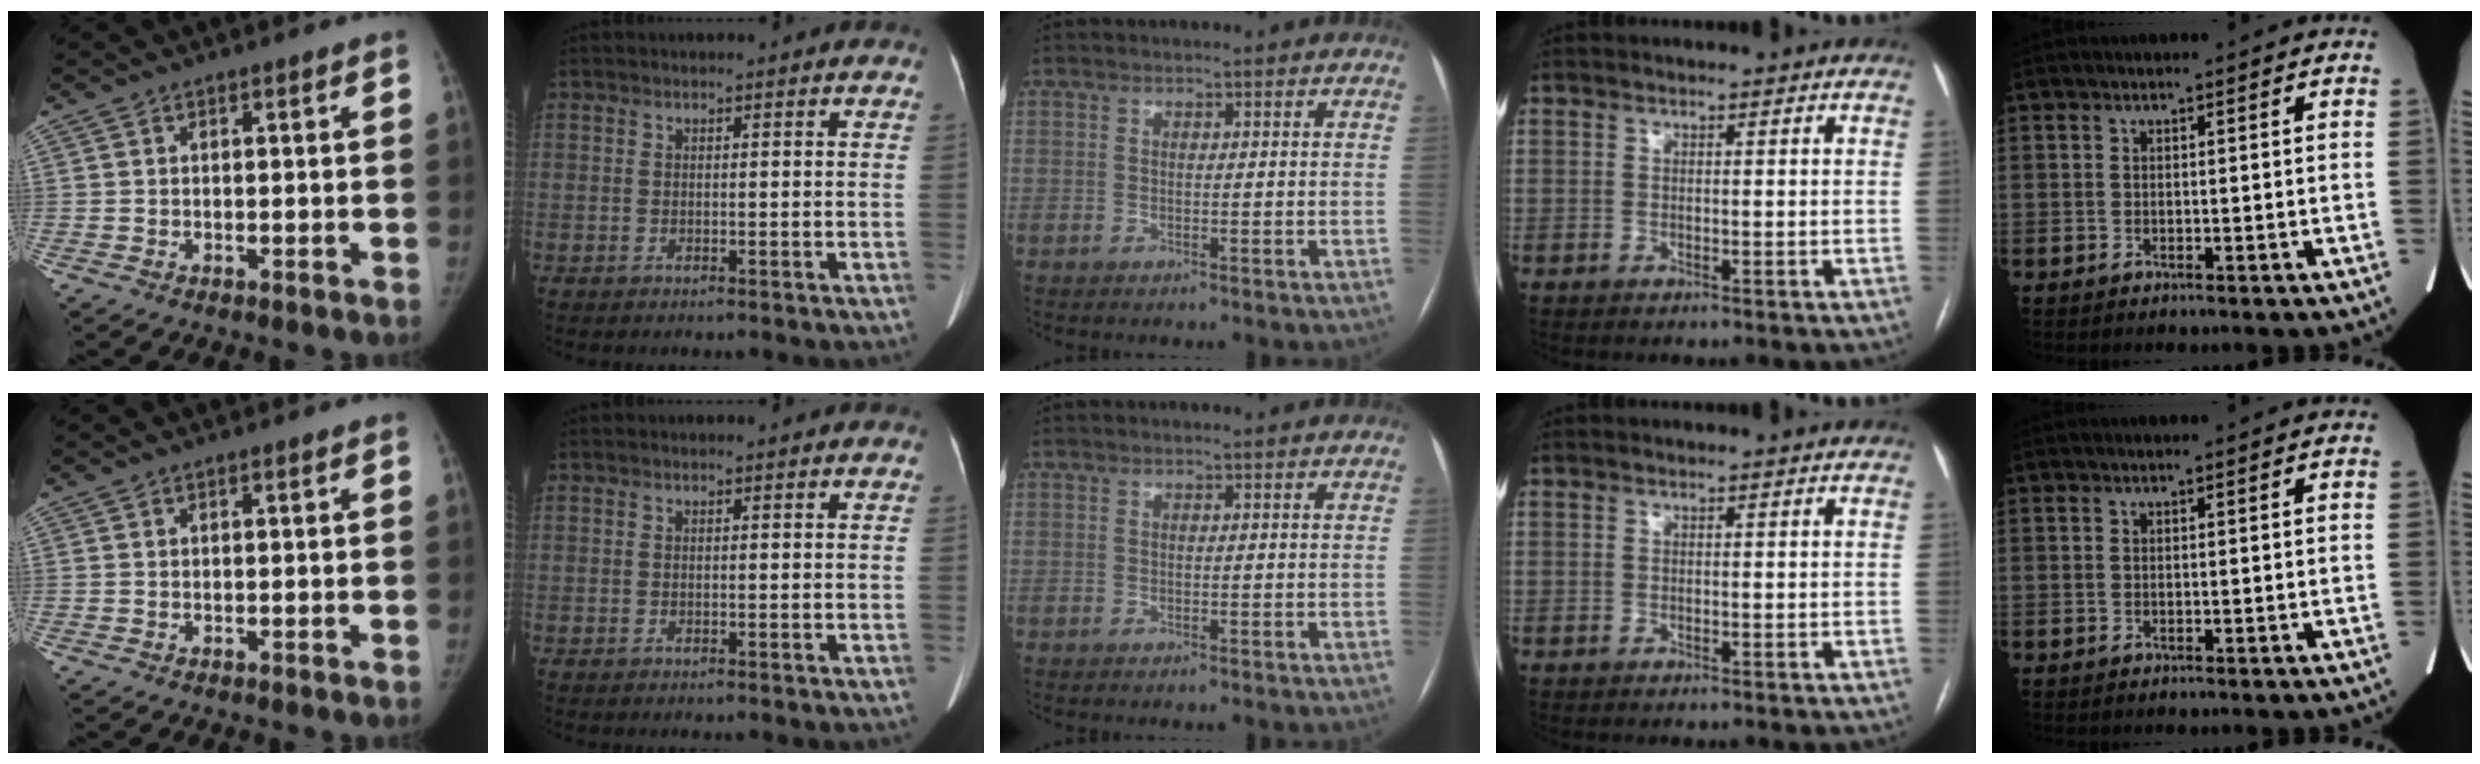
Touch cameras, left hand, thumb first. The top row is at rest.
{}